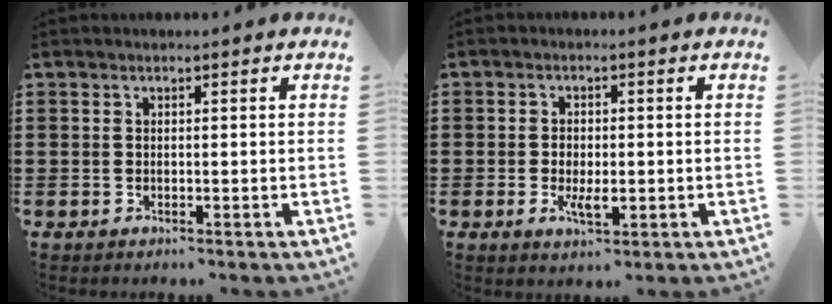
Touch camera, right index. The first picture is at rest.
{"total": 2.8, "force": [-0.6, 1.4, 2.4], "torque": [-0.052, -0.001, -0.012]}